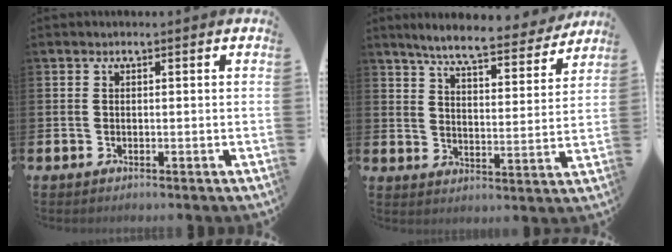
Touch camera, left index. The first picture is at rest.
{"total": 7.3, "force": [6.7, 0.7, 2.8], "torque": [-0.069, -0.041, 0.112]}